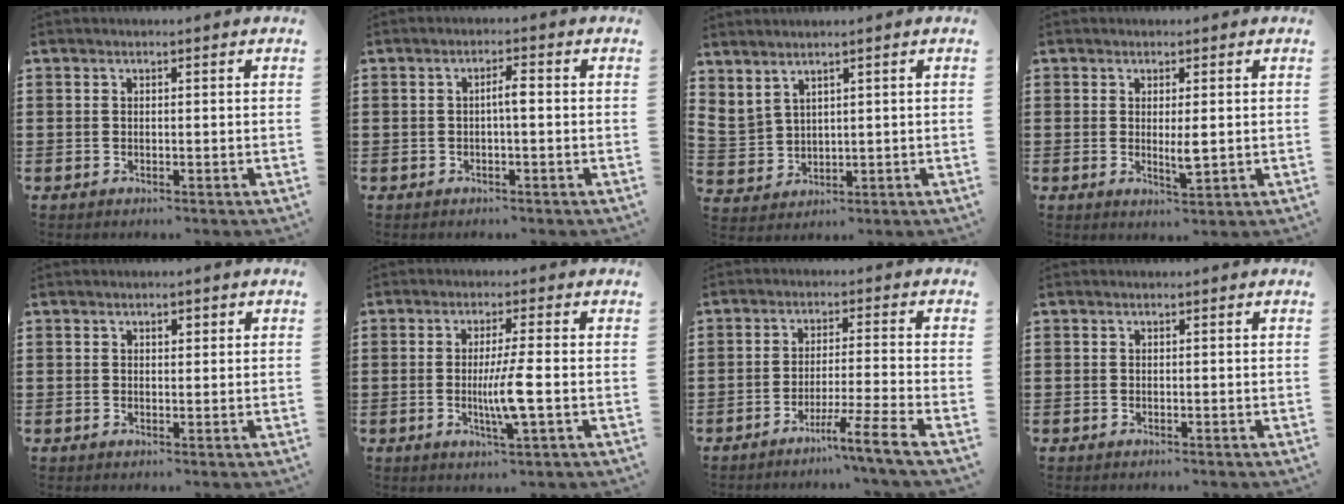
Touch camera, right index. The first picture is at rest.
{"total": 2.3, "force": [-0.3, 0.3, 2.2], "torque": [-0.043, 0.004, -0.007]}
{"total": 2.2, "force": [1.9, 1.1, 0.2], "torque": [-0.016, 0.001, 0.036]}
{"total": 2.9, "force": [0.1, 0.7, 2.8], "torque": [-0.042, -0.005, 0.000]}
{"total": 1.1, "force": [0.5, 0.6, 0.8], "torque": [-0.016, 0.008, 0.008]}
{"total": 6.0, "force": [-0.9, 0.0, 5.9], "torque": [-0.117, -0.014, -0.024]}
{"total": 5.6, "force": [-4.3, -1.4, 3.3], "torque": [-0.049, -0.014, -0.078]}
{"total": 0.0}